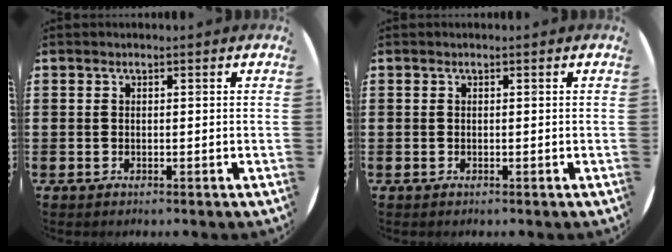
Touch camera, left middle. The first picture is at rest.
{"total": 0.0}